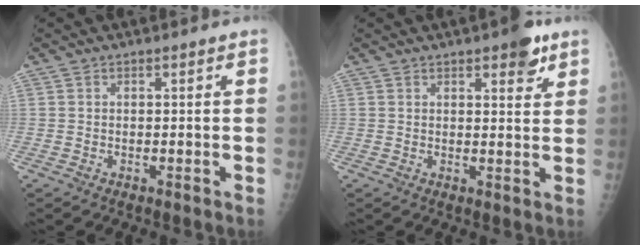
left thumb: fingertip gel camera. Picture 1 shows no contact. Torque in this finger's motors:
{"motor_torque": [1.78, 1.21, 0.64, -0.18, 0.00]}